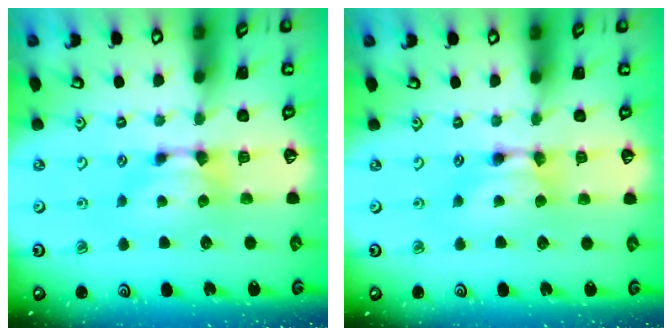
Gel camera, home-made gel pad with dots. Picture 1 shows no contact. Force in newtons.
{"total": 1.8, "press": 1.8, "slide": 0.1}